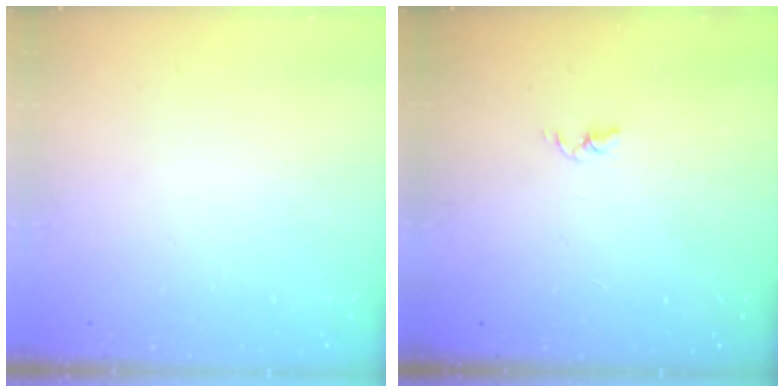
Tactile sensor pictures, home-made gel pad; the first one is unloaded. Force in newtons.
{"total": 1.8, "press": 1.7, "slide": 0.3}